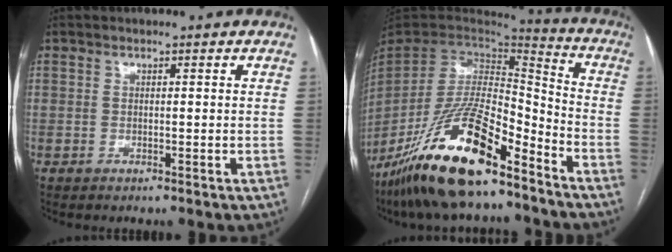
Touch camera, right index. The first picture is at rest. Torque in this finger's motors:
{"motor_torque": [1.09, -1.05, 0.28, 0.03]}